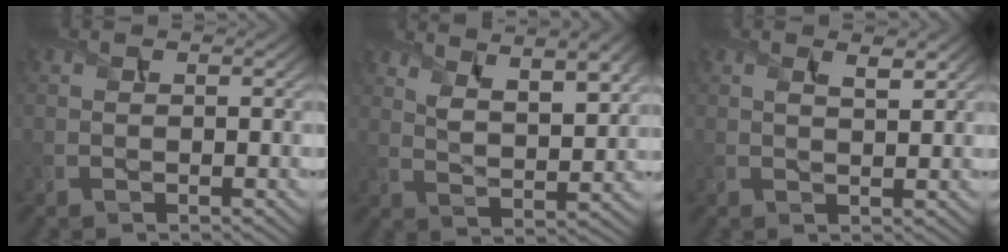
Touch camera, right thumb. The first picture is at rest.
{"total": 9.7, "force": [6.4, 3.1, 6.6], "torque": [-0.120, 0.004, 0.106]}
{"total": 2.0, "force": [1.2, 0.5, 1.5], "torque": [-0.026, -0.004, 0.025]}